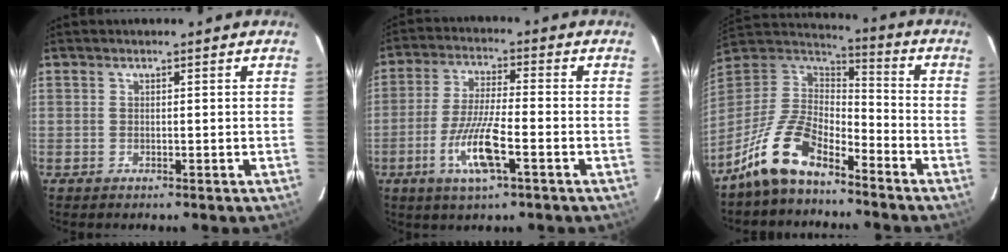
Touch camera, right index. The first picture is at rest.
{"total": 9.5, "force": [-3.8, 1.1, 8.7], "torque": [-0.172, -0.011, -0.071]}
{"total": 12.0, "force": [-8.9, 4.6, 6.7], "torque": [-0.148, 0.020, -0.175]}